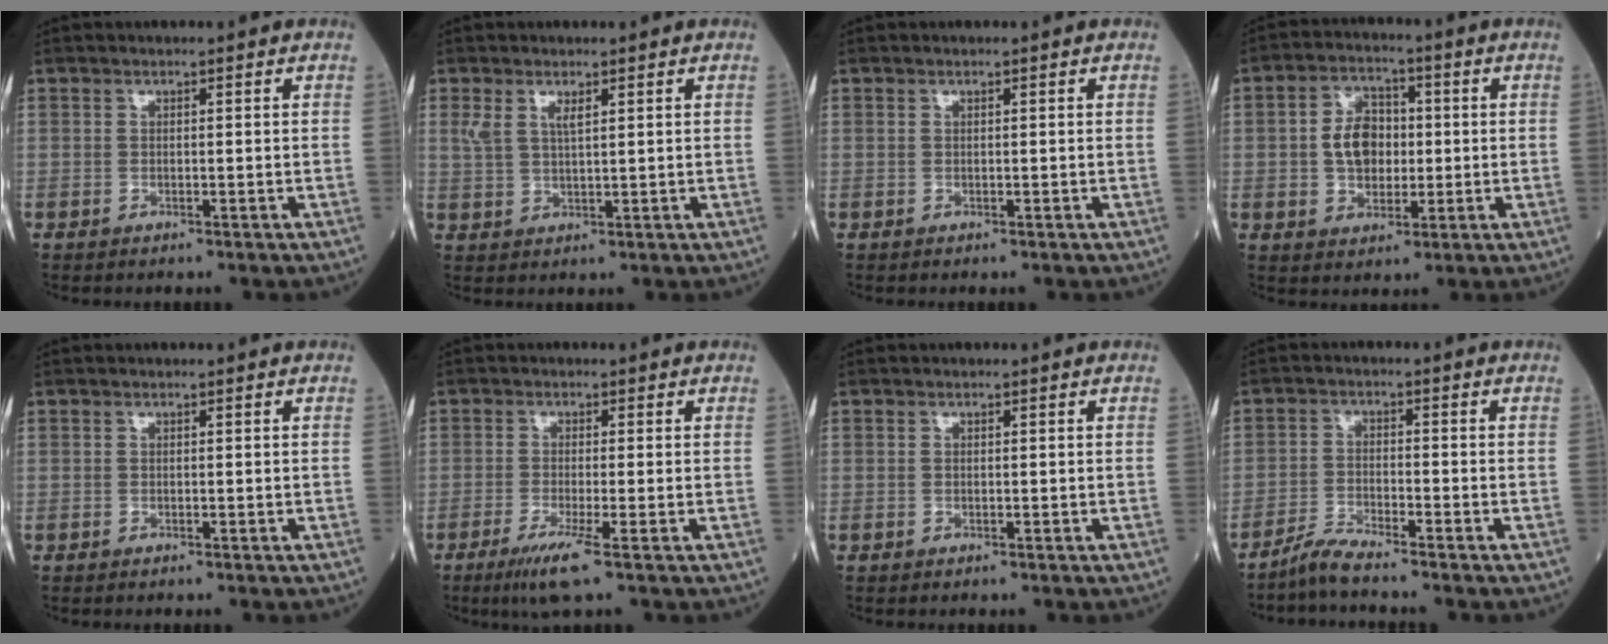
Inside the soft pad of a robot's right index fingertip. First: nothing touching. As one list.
[{"total": 3.3, "force": [1.7, 1.1, 2.7], "torque": [-0.061, 0.008, 0.038]}, {"total": 0.0}, {"total": 7.3, "force": [0.1, 5.2, 5.0], "torque": [-0.097, 0.016, 0.005]}, {"total": 0.0}, {"total": 4.7, "force": [-2.6, -0.3, 3.9], "torque": [-0.076, -0.017, -0.051]}, {"total": 0.0}, {"total": 3.6, "force": [-3.4, -0.6, 1.1], "torque": [-0.027, -0.016, -0.074]}]